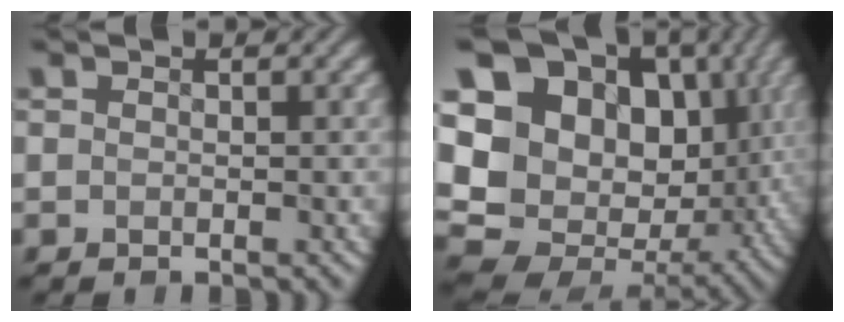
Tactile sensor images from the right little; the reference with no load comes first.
{"total": 19.5, "force": [3.1, 15.8, 11.0], "torque": [-0.236, 0.000, 0.079]}